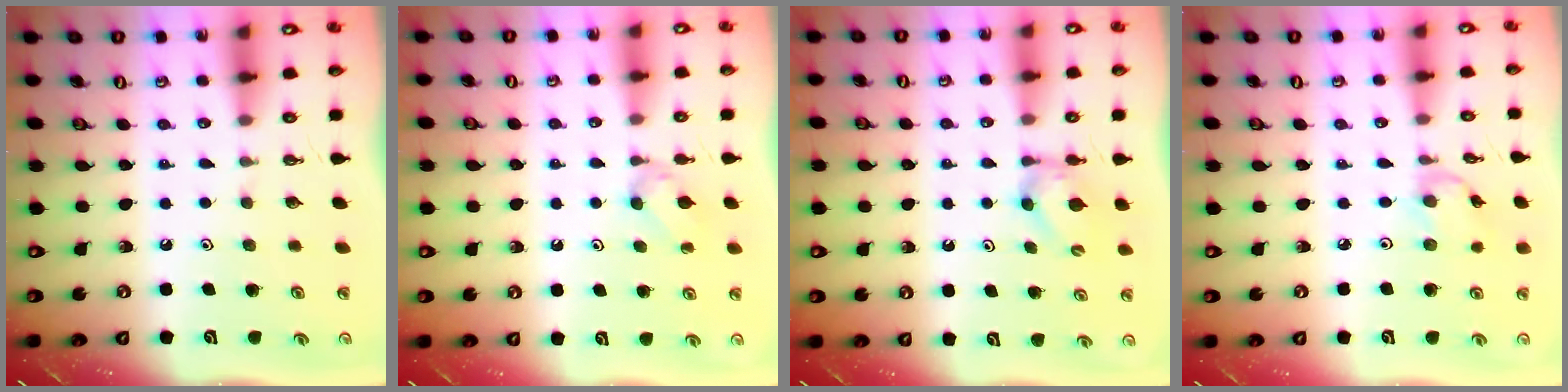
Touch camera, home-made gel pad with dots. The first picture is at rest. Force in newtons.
{"total": 3.1, "press": 3.0, "slide": 0.7}
{"total": 4.7, "press": 4.7, "slide": 0.6}
{"total": 2.9, "press": 2.9, "slide": 0.3}